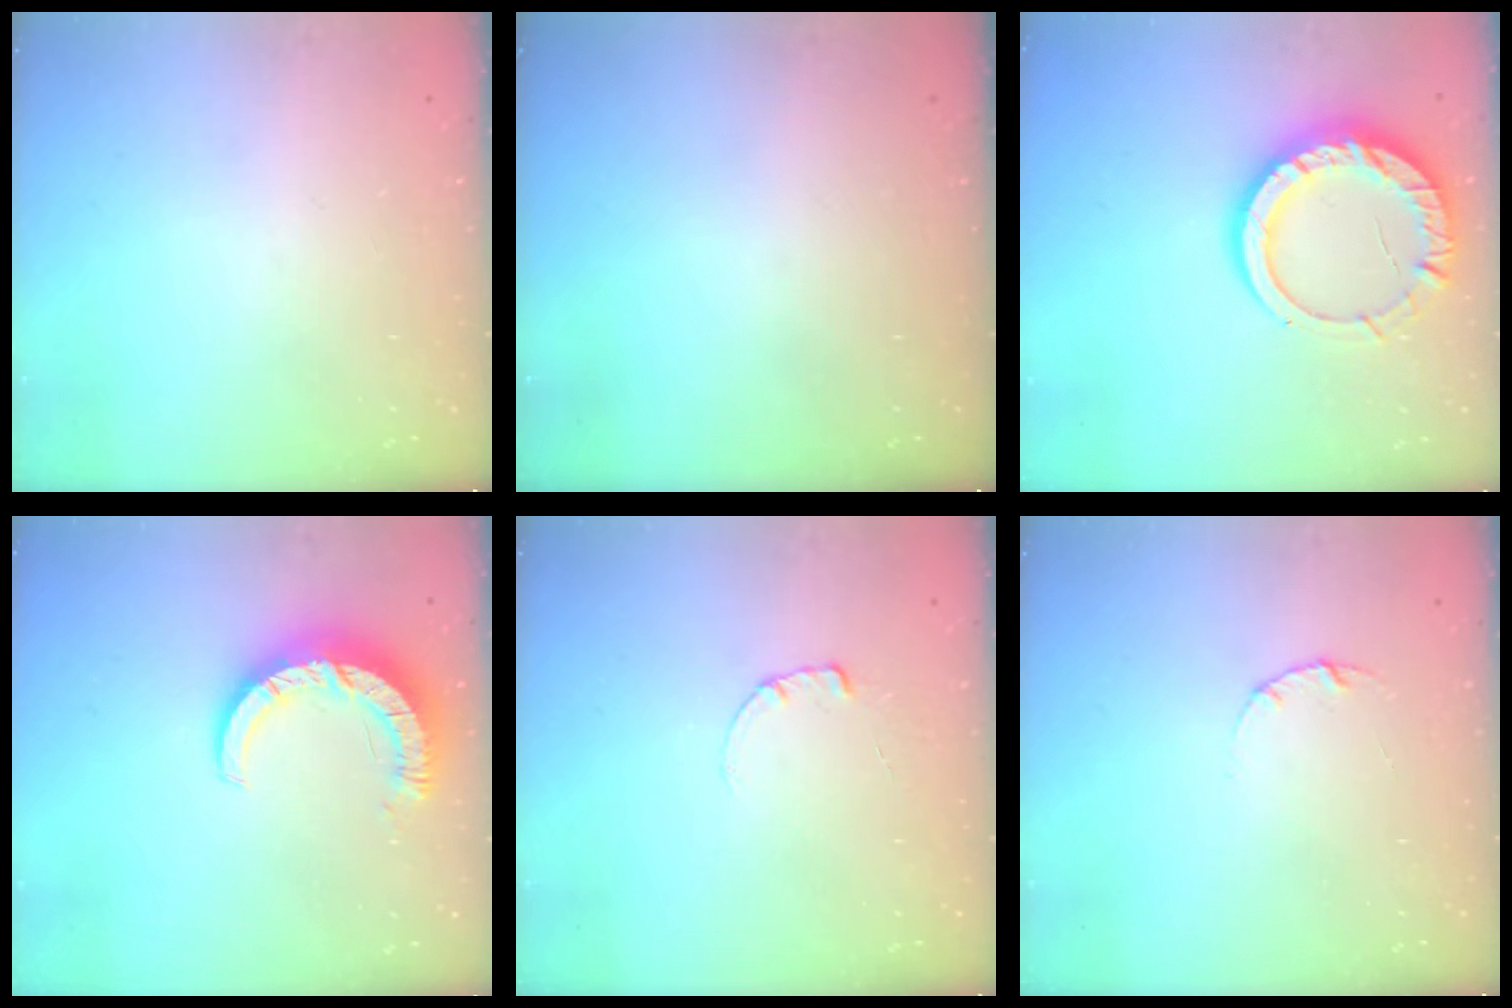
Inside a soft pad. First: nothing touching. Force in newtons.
{"total": 0.0}
{"total": 14.0, "press": 13.9, "slide": 1.4}
{"total": 9.0, "press": 9.0, "slide": 0.9}
{"total": 0.6, "press": 0.6, "slide": 0.1}
{"total": 3.0, "press": 3.0, "slide": 0.4}